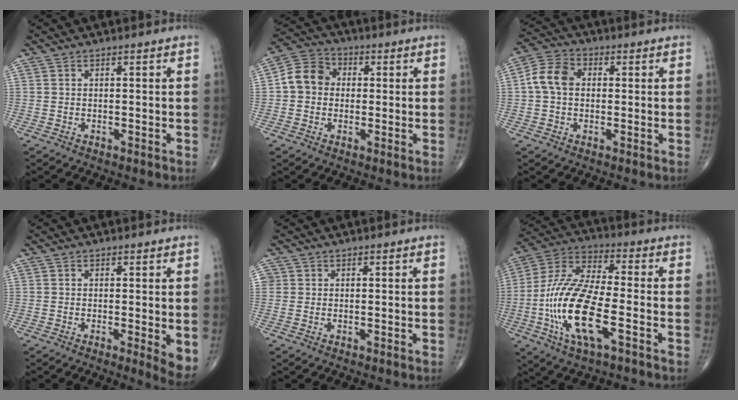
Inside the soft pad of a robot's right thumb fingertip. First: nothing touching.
{"total": 8.1, "force": [0.2, 6.9, 4.1], "torque": [-0.059, 0.023, -0.010]}
{"total": 7.2, "force": [0.4, 5.4, 4.7], "torque": [-0.086, 0.021, -0.002]}
{"total": 4.2, "force": [-0.4, 0.9, 4.1], "torque": [-0.061, -0.014, -0.009]}
{"total": 1.3, "force": [0.2, 1.3, 0.2], "torque": [0.009, 0.003, 0.001]}
{"total": 18.8, "force": [-5.3, 6.6, 16.8], "torque": [-0.355, 0.020, -0.098]}